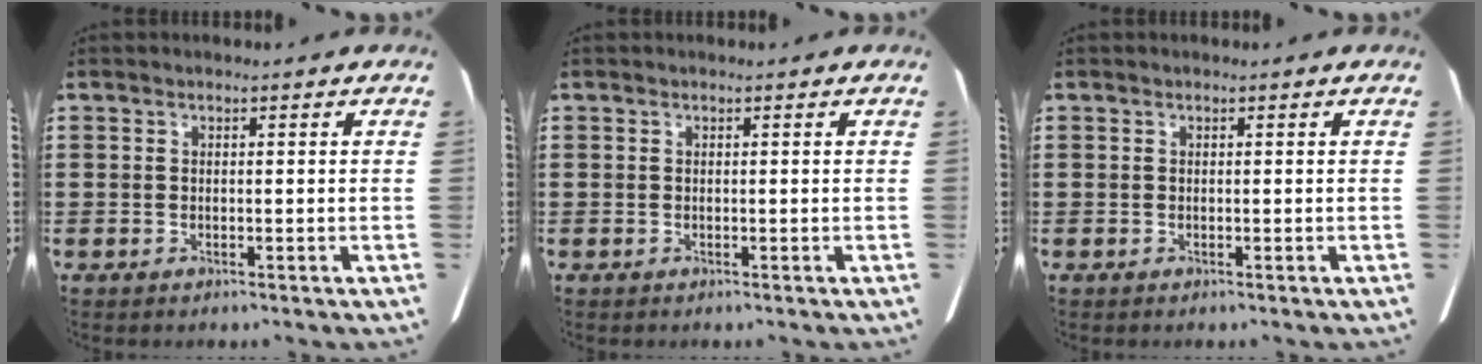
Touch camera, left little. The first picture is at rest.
{"total": 0.0}
{"total": 0.0}